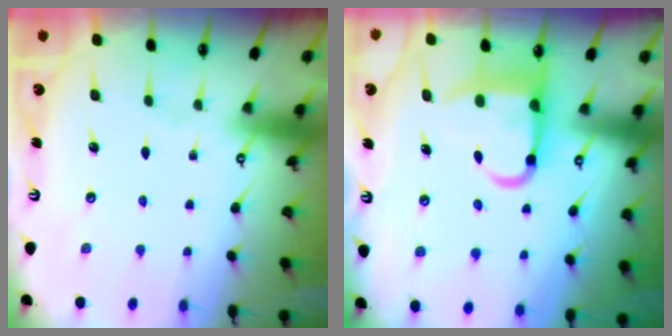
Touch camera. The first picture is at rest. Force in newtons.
{"total": 9.8, "press": 9.7, "slide": 1.4}